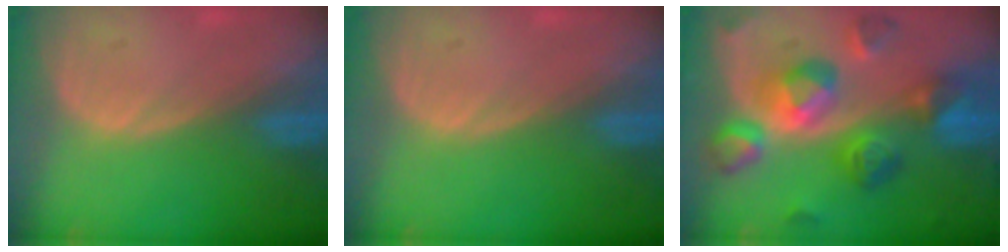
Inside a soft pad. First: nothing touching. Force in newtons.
{"total": 0.0}
{"total": 10.9, "press": 10.9, "slide": 1.0}